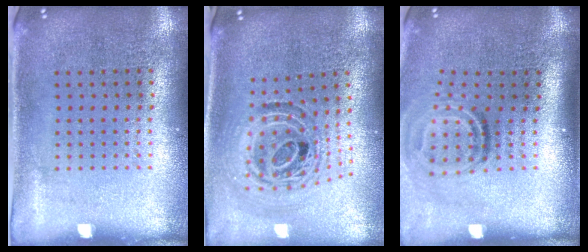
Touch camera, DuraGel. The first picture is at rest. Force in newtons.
{"total": 1.2, "press": 1.1, "slide": 0.5}
{"total": 1.9, "press": 1.1, "slide": 1.5}